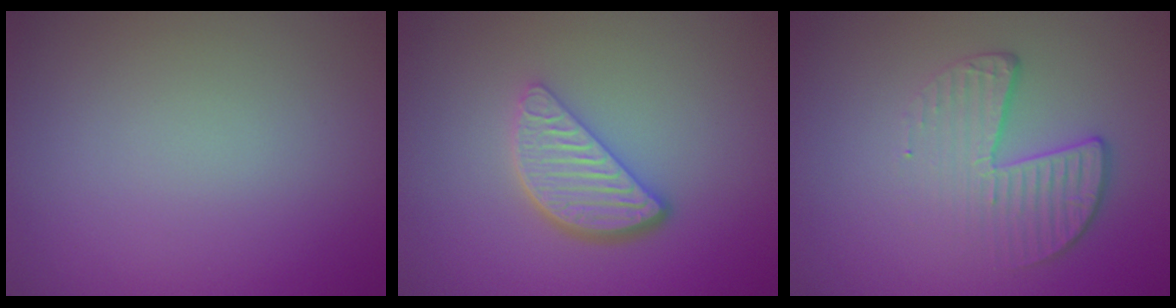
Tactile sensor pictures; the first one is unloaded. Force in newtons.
{"total": 4.0, "press": 3.2, "slide": 2.4}
{"total": 4.3, "press": 2.9, "slide": 3.2}